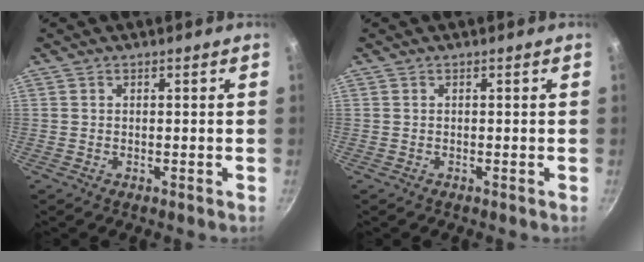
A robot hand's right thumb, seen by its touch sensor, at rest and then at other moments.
{"total": 0.0}